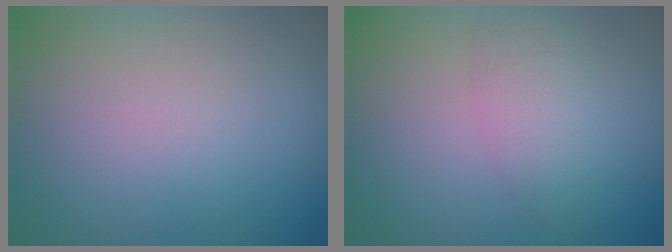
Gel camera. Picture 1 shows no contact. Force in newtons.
{"total": 1.9, "press": 1.9, "slide": 0.1}